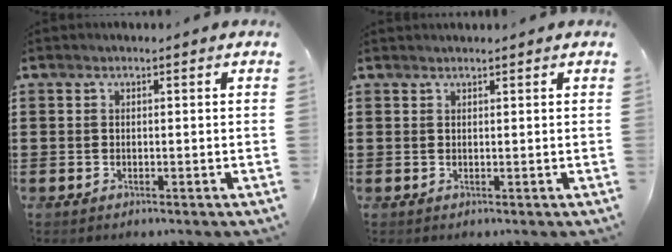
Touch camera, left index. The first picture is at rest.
{"total": 0.6, "force": [0.6, 0.0, 0.1], "torque": [-0.003, -0.001, 0.012]}